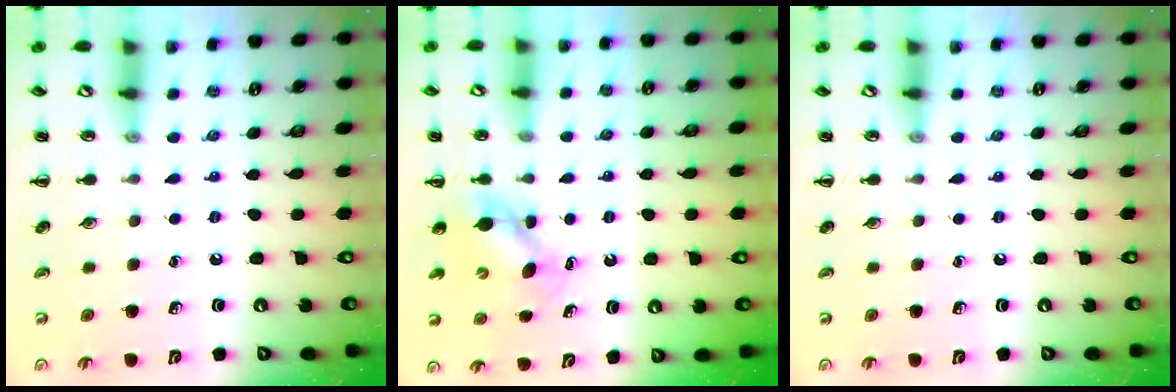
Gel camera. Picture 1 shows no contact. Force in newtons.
{"total": 5.7, "press": 5.6, "slide": 0.8}
{"total": 0.0}